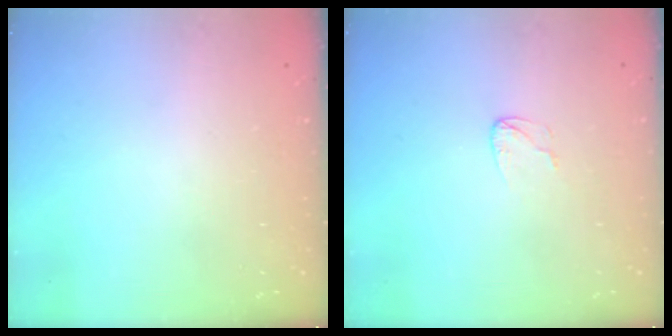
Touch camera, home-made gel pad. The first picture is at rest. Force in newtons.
{"total": 3.4, "press": 3.4, "slide": 0.3}